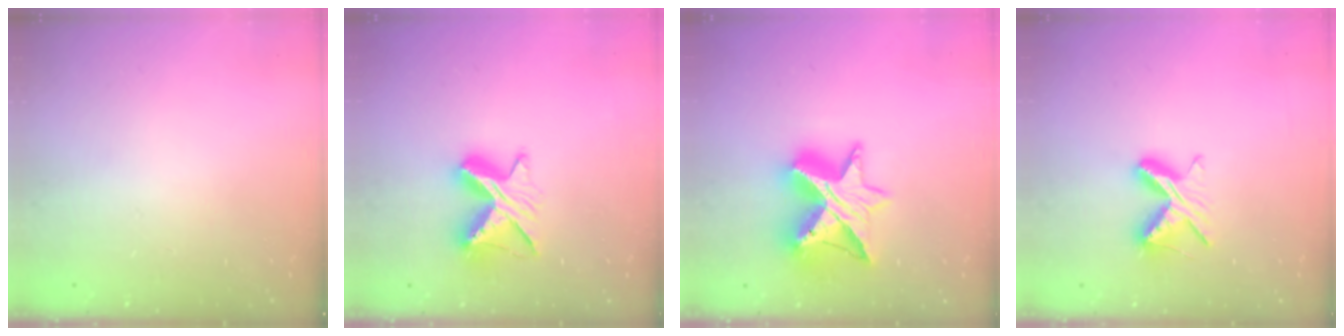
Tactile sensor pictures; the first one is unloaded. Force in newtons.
{"total": 10.4, "press": 10.4, "slide": 0.5}
{"total": 14.9, "press": 14.9, "slide": 1.1}
{"total": 7.9, "press": 7.9, "slide": 1.1}